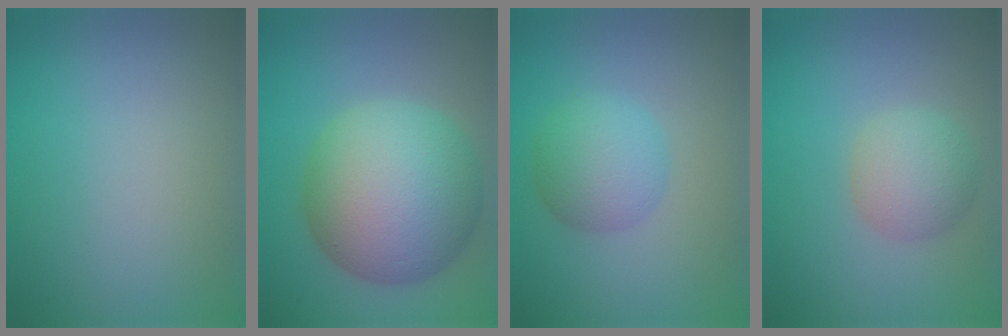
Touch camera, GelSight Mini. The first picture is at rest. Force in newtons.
{"total": 12.6, "press": 12.5, "slide": 0.4}
{"total": 3.9, "press": 3.9, "slide": 0.0}
{"total": 3.5, "press": 3.5, "slide": 0.1}